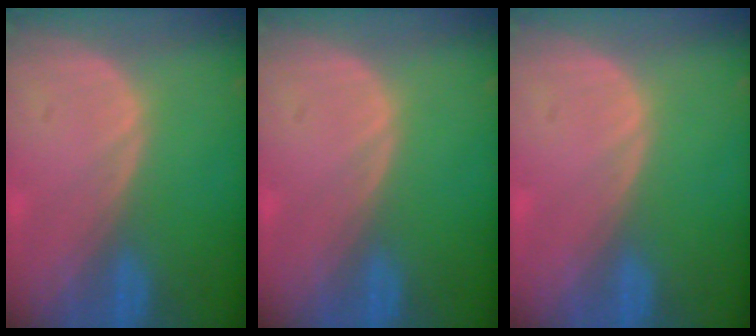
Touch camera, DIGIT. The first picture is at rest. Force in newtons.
{"total": 0.0}
{"total": 0.0}